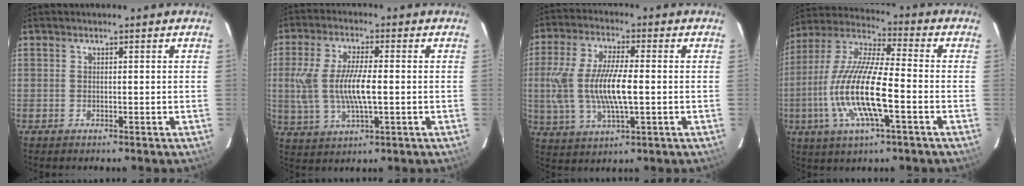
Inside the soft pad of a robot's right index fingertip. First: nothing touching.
{"total": 10.9, "force": [-0.4, 3.5, 10.3], "torque": [-0.211, -0.001, -0.002]}
{"total": 13.2, "force": [-0.8, 4.2, 12.5], "torque": [-0.256, -0.001, -0.011]}
{"total": 16.9, "force": [-4.6, 3.4, 15.9], "torque": [-0.322, -0.008, -0.093]}